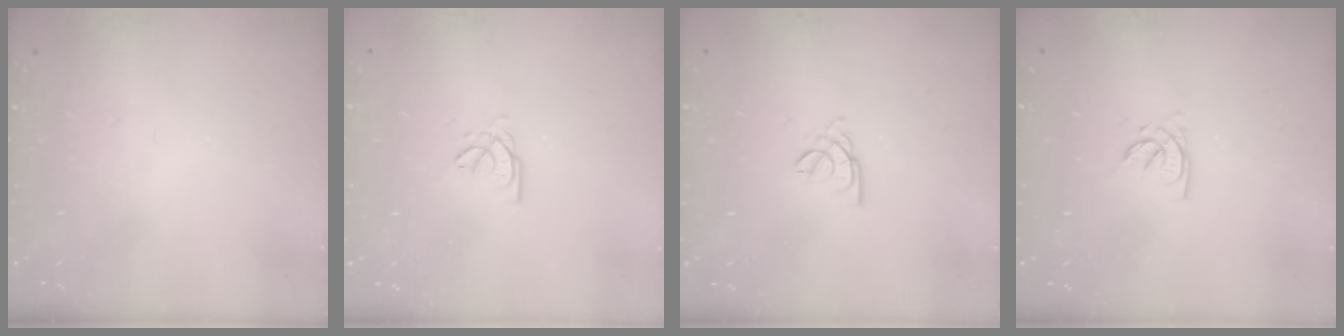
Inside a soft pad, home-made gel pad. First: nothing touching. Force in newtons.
{"total": 2.4, "press": 2.4, "slide": 0.1}
{"total": 2.2, "press": 2.1, "slide": 0.5}
{"total": 2.6, "press": 2.6, "slide": 0.2}